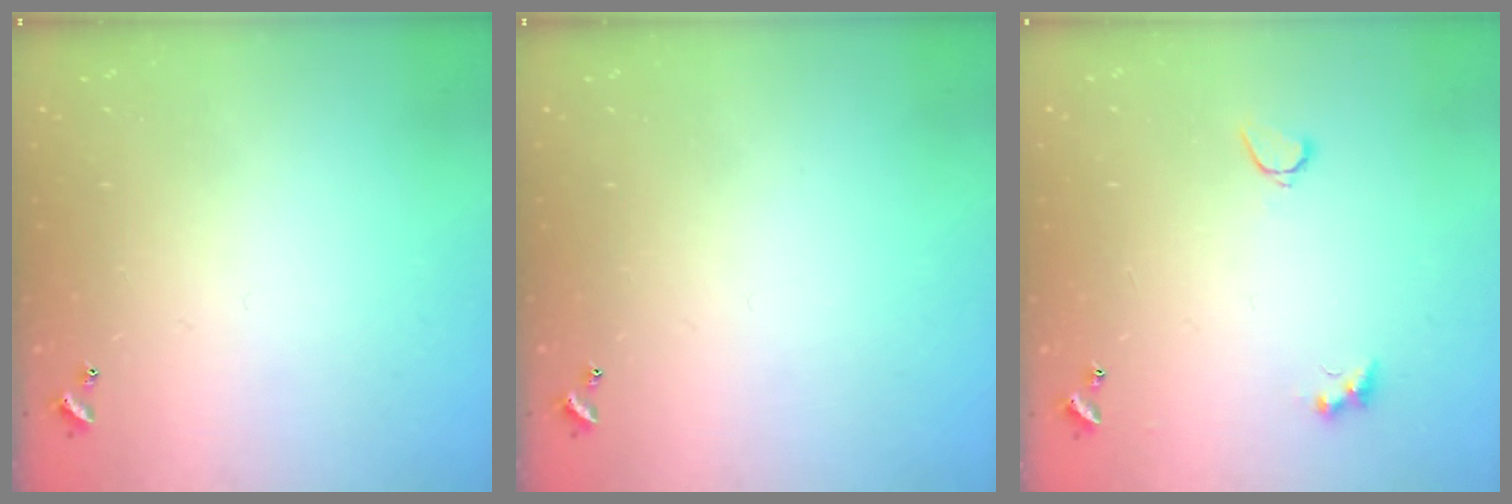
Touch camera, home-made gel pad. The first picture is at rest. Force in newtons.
{"total": 0.0}
{"total": 3.5, "press": 3.3, "slide": 0.9}